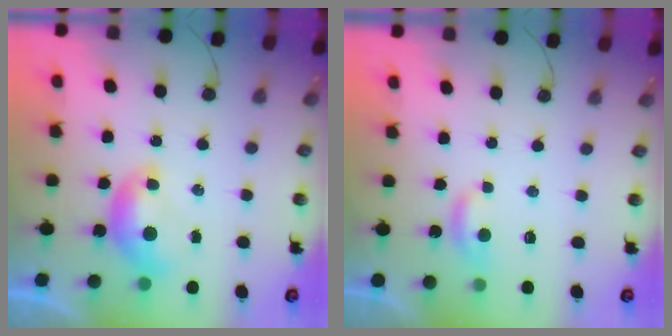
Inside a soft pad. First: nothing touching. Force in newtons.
{"total": 2.9, "press": 2.8, "slide": 0.4}